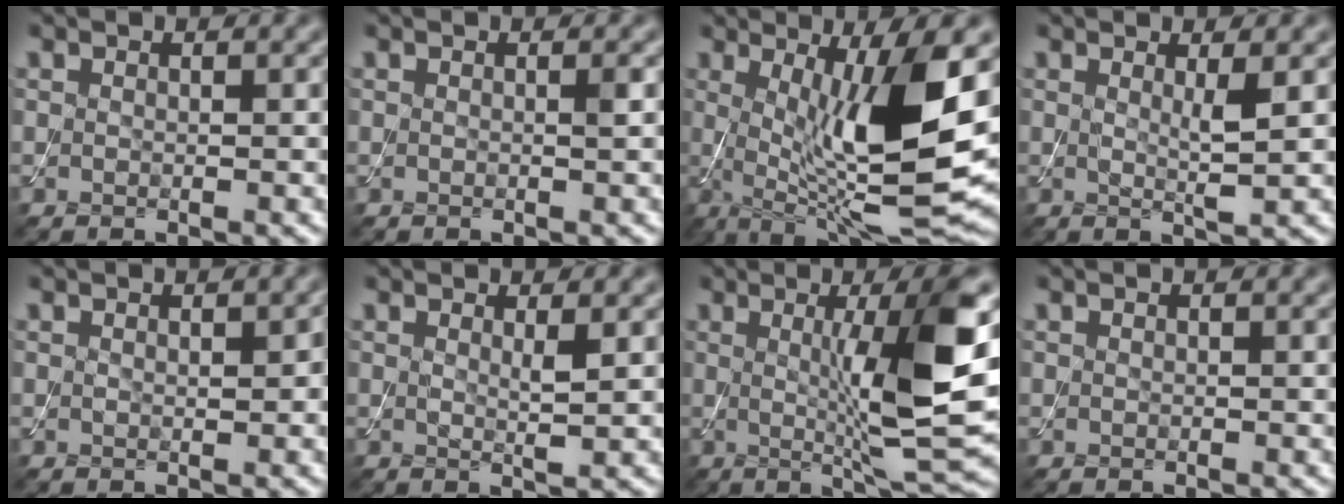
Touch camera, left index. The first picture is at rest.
{"total": 0.5, "force": [0.1, -0.1, 0.5], "torque": [-0.008, 0.000, 0.000]}
{"total": 12.1, "force": [1.1, 2.9, 11.7], "torque": [-0.184, -0.015, 0.028]}
{"total": 2.0, "force": [0.6, 0.3, 1.8], "torque": [-0.031, -0.009, 0.009]}
{"total": 1.4, "force": [0.3, 0.6, 1.3], "torque": [-0.015, -0.001, 0.005]}
{"total": 1.3, "force": [0.6, 0.1, 1.1], "torque": [-0.020, -0.007, 0.008]}
{"total": 10.0, "force": [0.8, 1.6, 9.8], "torque": [-0.135, -0.006, 0.021]}
{"total": 0.0}